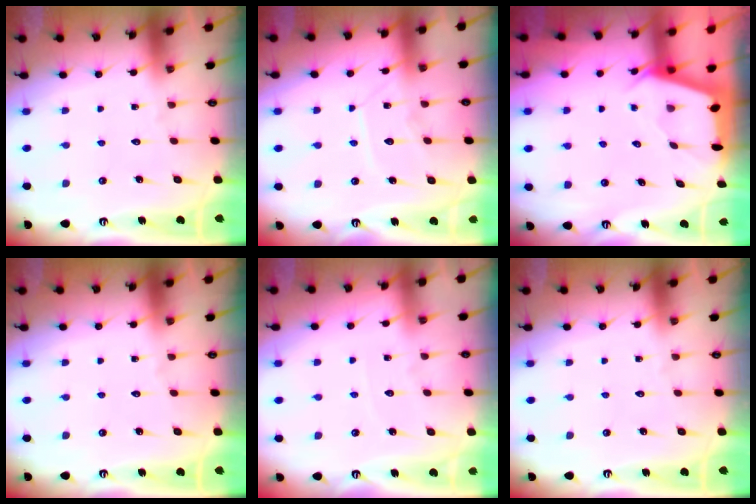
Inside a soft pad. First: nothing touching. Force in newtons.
{"total": 8.2, "press": 8.2, "slide": 0.6}
{"total": 2.0, "press": 2.0, "slide": 0.3}
{"total": 0.0}
{"total": 2.0, "press": 2.0, "slide": 0.3}
{"total": 0.0}